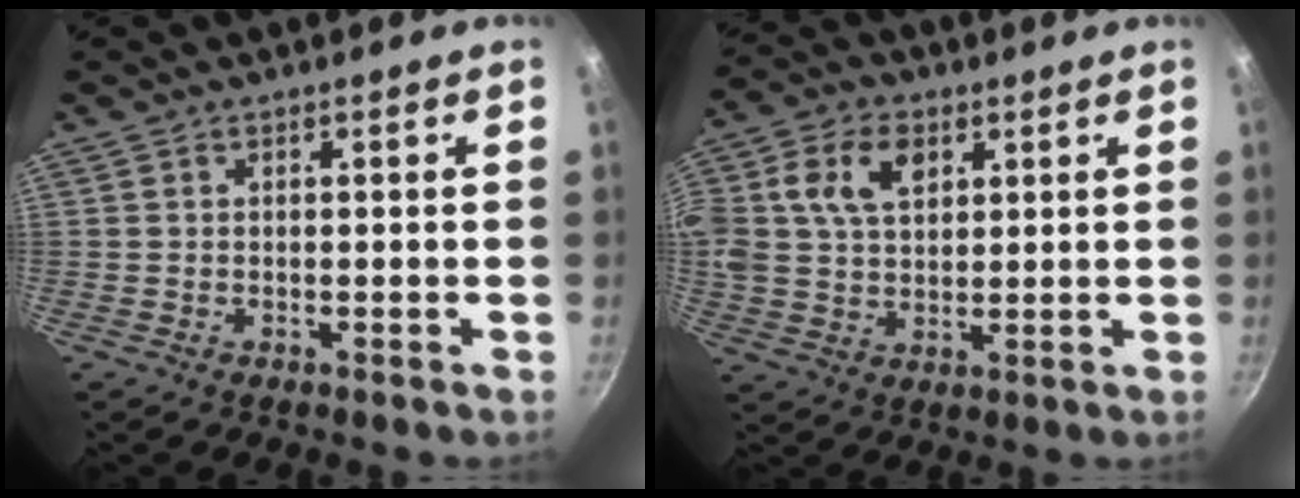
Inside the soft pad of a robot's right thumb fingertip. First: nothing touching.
{"total": 12.3, "force": [4.0, 8.5, 8.0], "torque": [-0.147, 0.012, 0.068]}